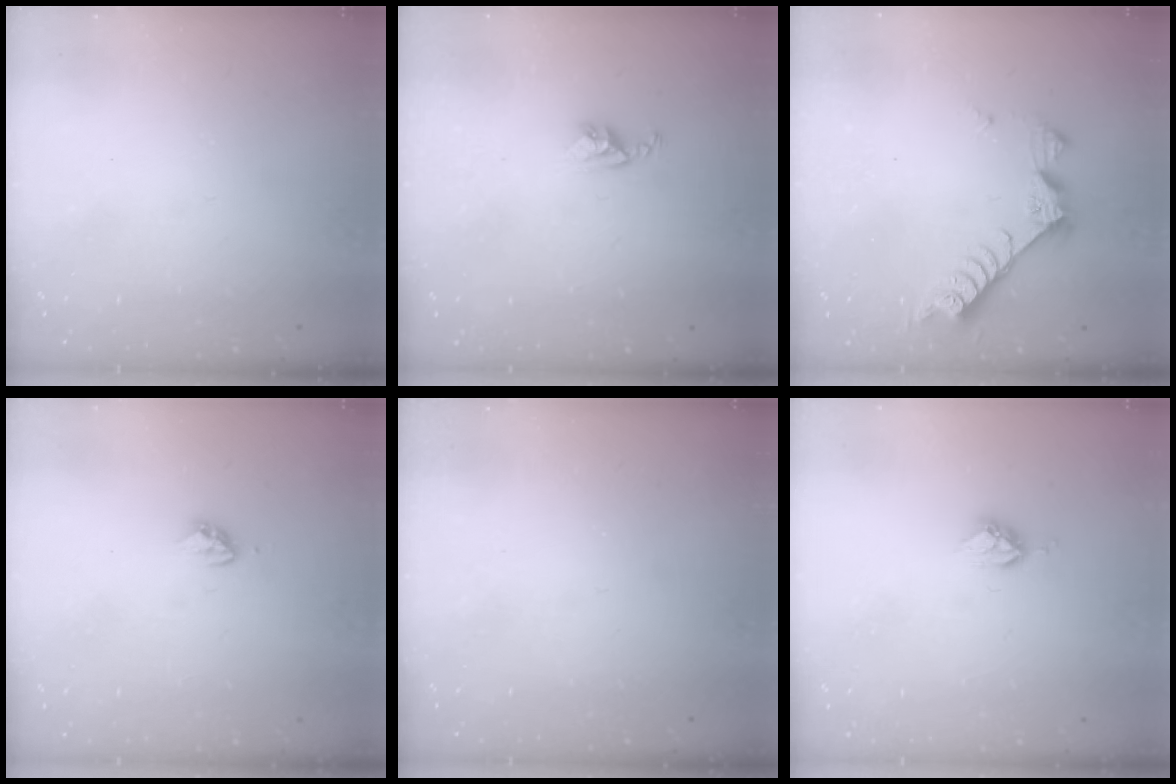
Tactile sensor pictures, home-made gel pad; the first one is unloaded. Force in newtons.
{"total": 3.9, "press": 3.9, "slide": 0.2}
{"total": 7.6, "press": 7.6, "slide": 0.6}
{"total": 3.3, "press": 3.3, "slide": 0.2}
{"total": 0.0}
{"total": 5.0, "press": 4.9, "slide": 0.4}